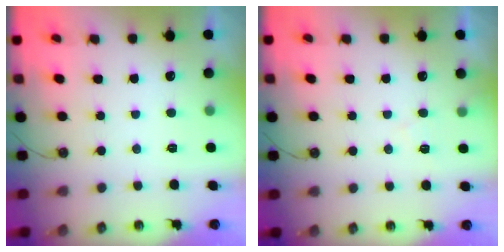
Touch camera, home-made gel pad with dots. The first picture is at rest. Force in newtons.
{"total": 4.8, "press": 4.8, "slide": 0.7}